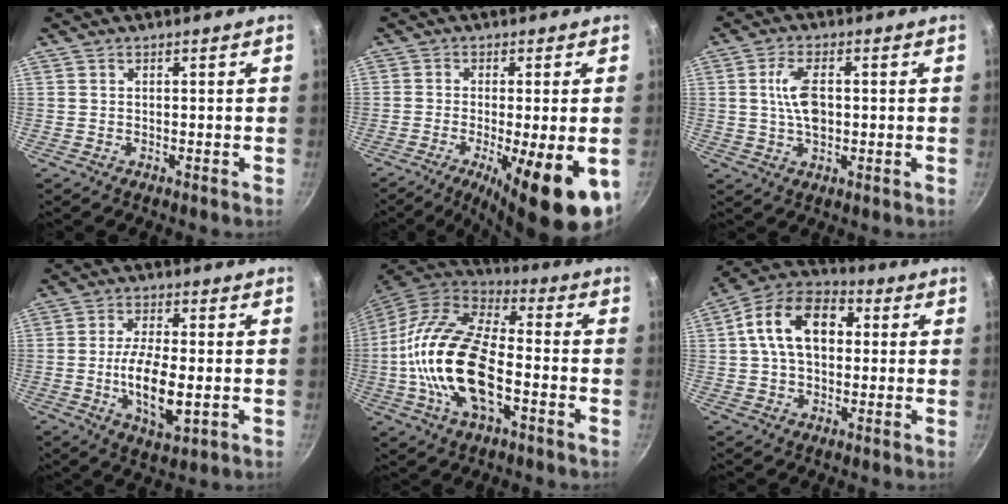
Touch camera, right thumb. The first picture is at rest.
{"total": 15.5, "force": [-5.5, 3.8, 14.0], "torque": [-0.207, -0.011, -0.075]}
{"total": 7.4, "force": [0.6, 3.8, 6.3], "torque": [-0.116, 0.008, 0.010]}
{"total": 10.8, "force": [-1.6, 4.2, 9.8], "torque": [-0.186, -0.001, -0.029]}
{"total": 21.3, "force": [-4.0, 10.6, 18.0], "torque": [-0.338, 0.030, -0.086]}
{"total": 14.7, "force": [2.4, 9.8, 10.7], "torque": [-0.149, 0.027, 0.020]}